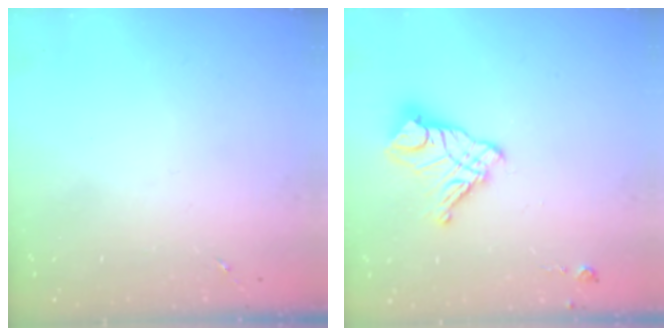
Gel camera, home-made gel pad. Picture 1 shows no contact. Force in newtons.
{"total": 13.5, "press": 13.4, "slide": 1.3}